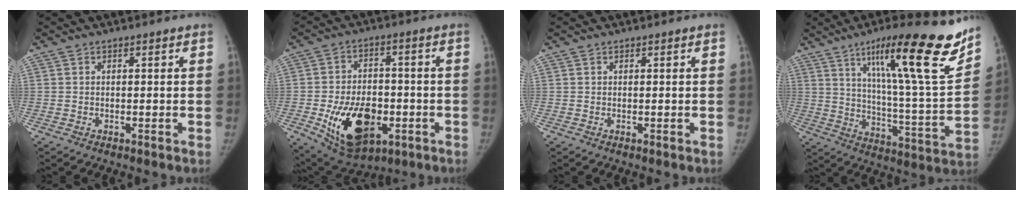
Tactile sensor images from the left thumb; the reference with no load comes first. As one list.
[{"total": 16.6, "force": [-5.2, 10.3, 11.9], "torque": [-0.161, 0.013, -0.069]}, {"total": 0.0}, {"total": 24.6, "force": [15.4, 3.2, 19.0], "torque": [-0.257, -0.067, 0.243]}]